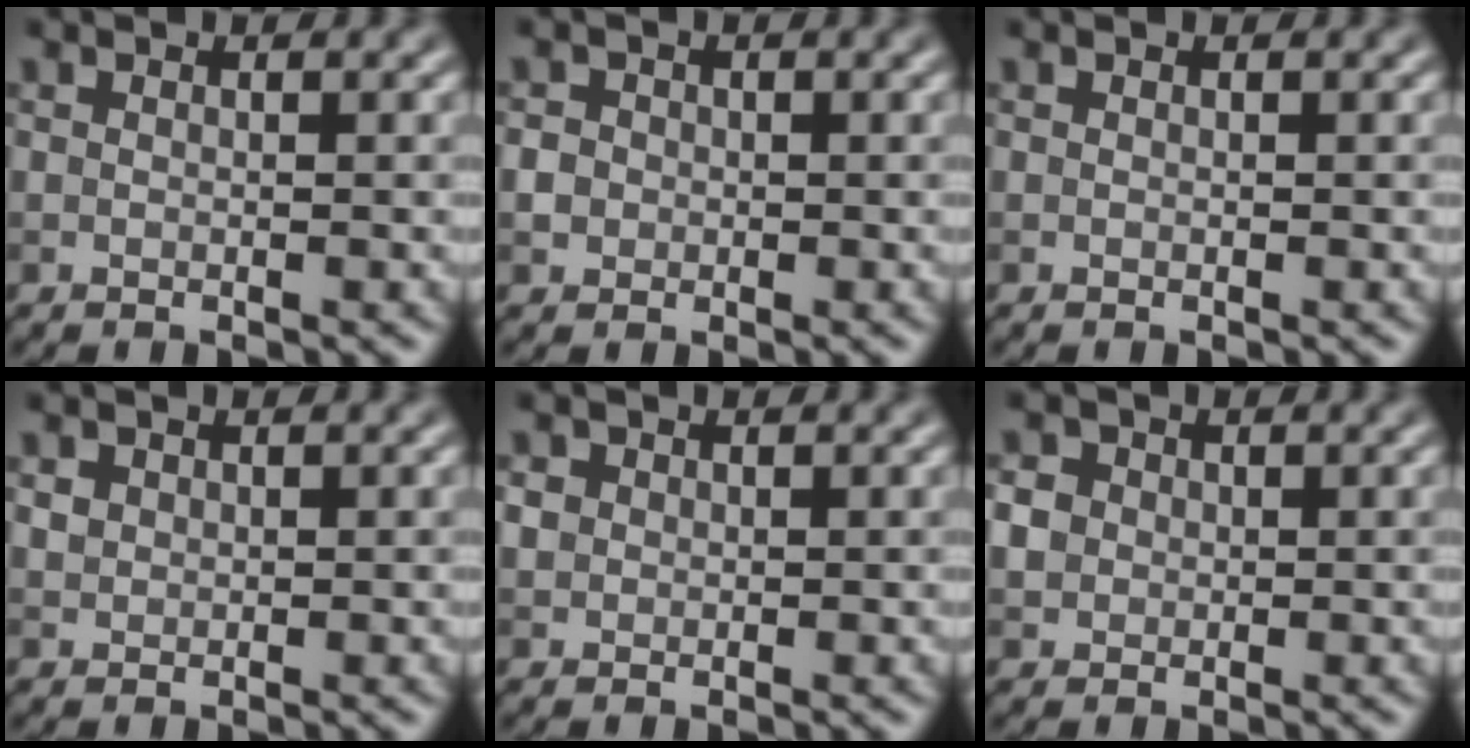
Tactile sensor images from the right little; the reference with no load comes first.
{"total": 1.5, "force": [-0.1, 1.4, 0.5], "torque": [0.000, 0.003, 0.000]}
{"total": 0.0}
{"total": 0.9, "force": [0.3, 0.8, 0.2], "torque": [-0.001, -0.002, 0.007]}
{"total": 1.1, "force": [0.1, 1.1, 0.2], "torque": [-0.002, -0.003, 0.002]}
{"total": 2.2, "force": [0.1, 2.1, 0.8], "torque": [-0.016, 0.010, 0.002]}